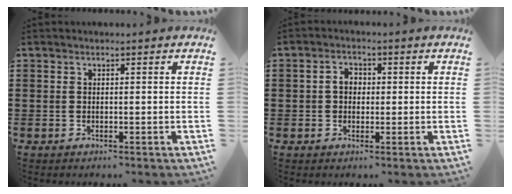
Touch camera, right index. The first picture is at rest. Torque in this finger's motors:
{"motor_torque": [0.31, 0.32, 0.30, 0.05]}